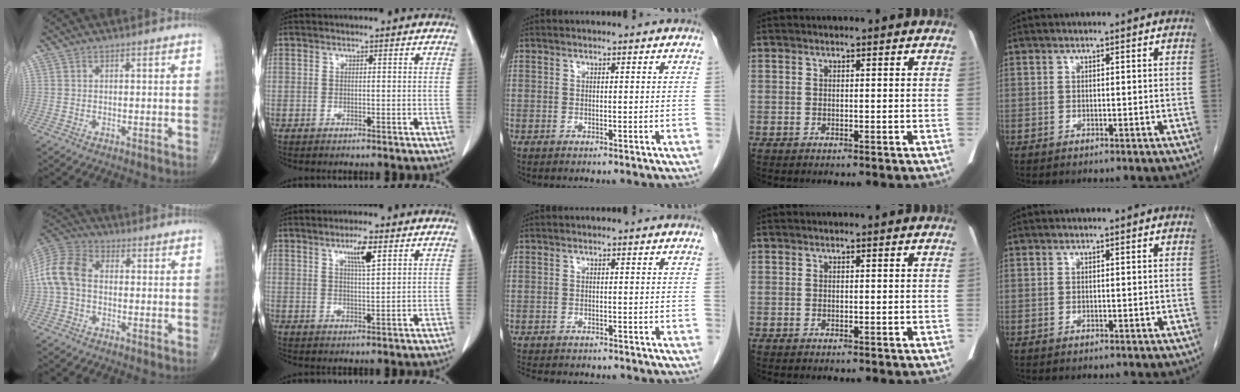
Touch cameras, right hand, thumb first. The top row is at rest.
{"thumb": {"total": 10.1, "force": [-0.5, 6.9, 7.4], "torque": [-0.152, 0.028, -0.023]}, "index": {"total": 4.4, "force": [2.3, 0.4, 3.7], "torque": [-0.064, -0.003, 0.039]}, "middle": {"total": 9.2, "force": [-8.2, 2.5, 3.4], "torque": [-0.063, -0.008, -0.109]}}